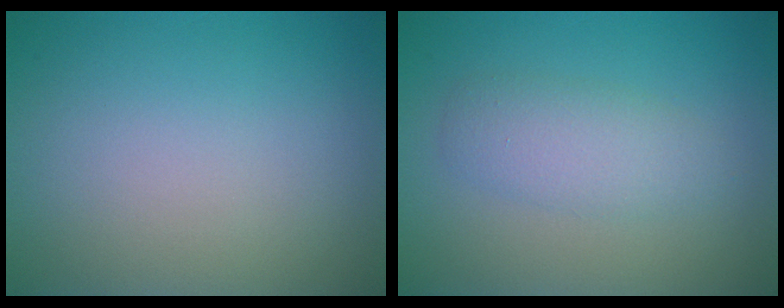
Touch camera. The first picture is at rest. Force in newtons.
{"total": 2.9, "press": 2.9, "slide": 0.1}